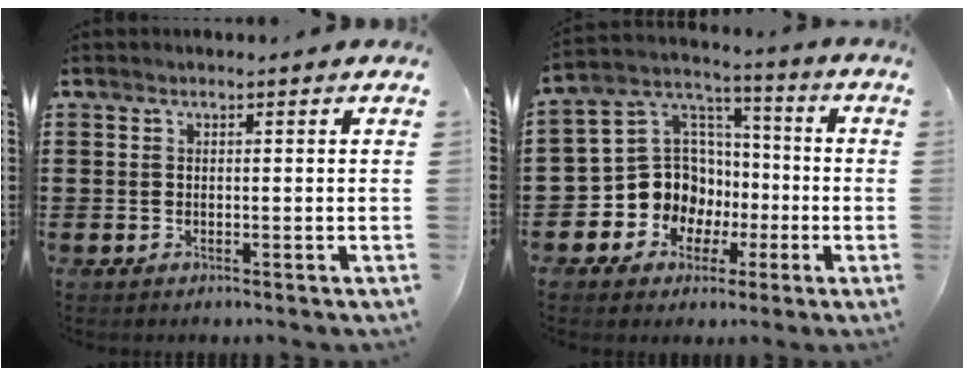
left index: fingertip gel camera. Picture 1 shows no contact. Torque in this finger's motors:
{"motor_torque": [1.44, 0.70, 0.30, 0.10]}